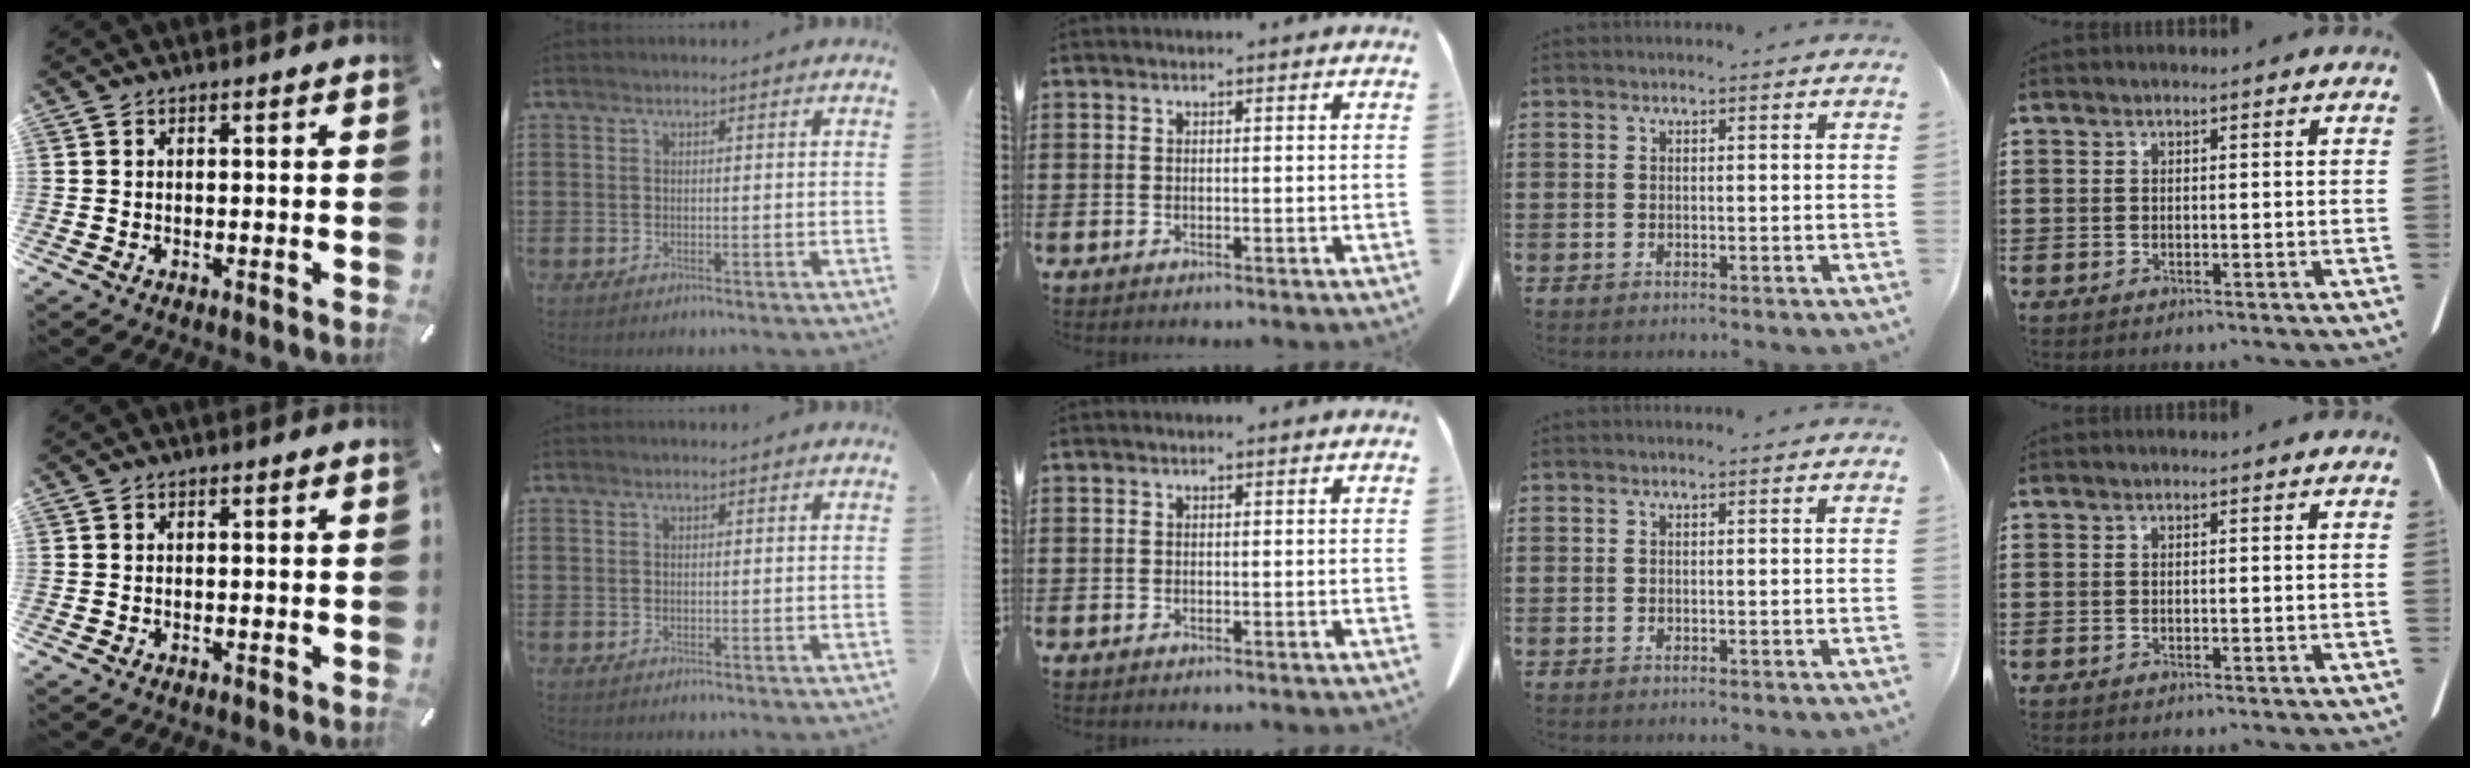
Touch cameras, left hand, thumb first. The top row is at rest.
{}